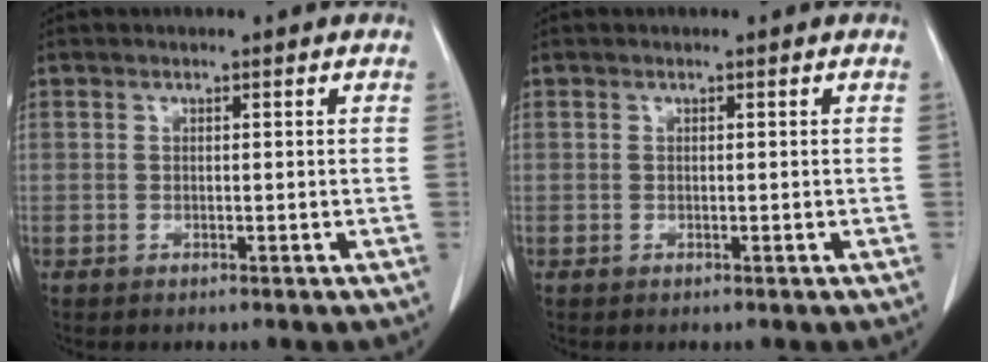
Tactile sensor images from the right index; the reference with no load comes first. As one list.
[{"total": 0.0}]